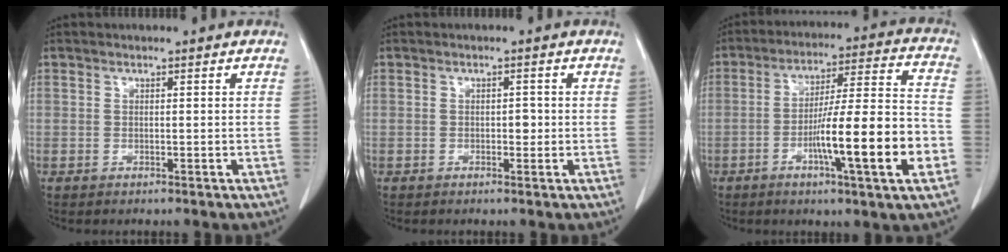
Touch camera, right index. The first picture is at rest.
{"total": 1.2, "force": [-0.1, 0.8, 0.9], "torque": [-0.009, 0.003, -0.001]}
{"total": 16.1, "force": [-5.3, 0.4, 15.2], "torque": [-0.249, 0.001, -0.082]}